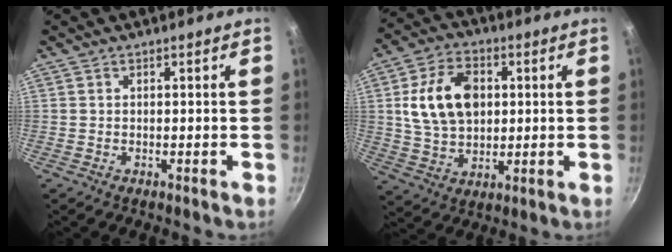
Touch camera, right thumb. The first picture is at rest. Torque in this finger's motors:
{"motor_torque": [-0.12, 0.55, 0.12, -0.05, 0.34]}